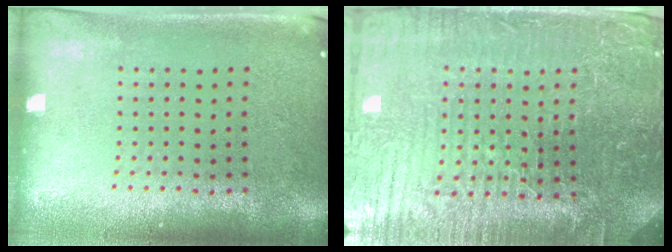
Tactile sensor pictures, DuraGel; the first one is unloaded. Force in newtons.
{"total": 5.9, "press": 5.4, "slide": 2.4}